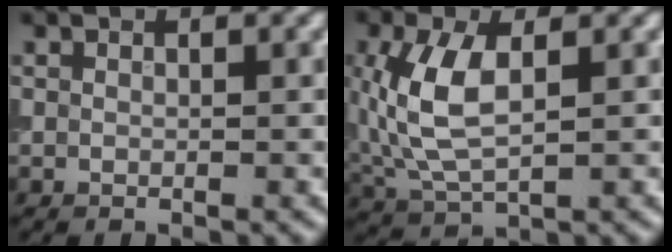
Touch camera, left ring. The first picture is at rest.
{"total": 6.3, "force": [0.6, 3.3, 5.4], "torque": [-0.138, 0.006, 0.015]}